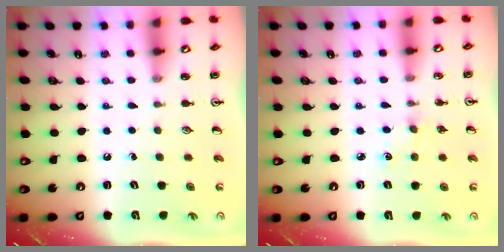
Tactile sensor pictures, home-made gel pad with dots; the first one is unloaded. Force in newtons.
{"total": 3.6, "press": 3.6, "slide": 0.6}